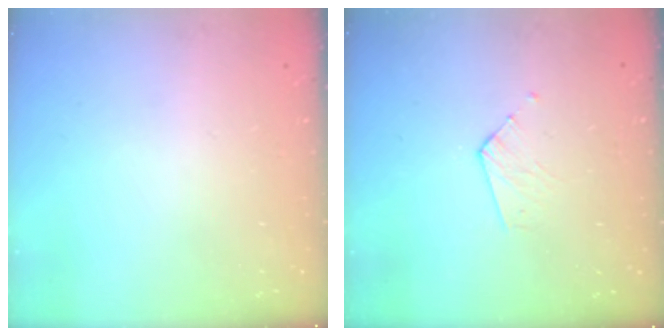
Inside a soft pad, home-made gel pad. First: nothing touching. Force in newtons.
{"total": 3.3, "press": 3.3, "slide": 0.3}